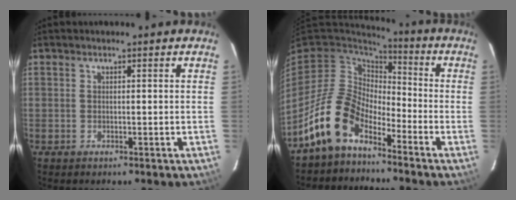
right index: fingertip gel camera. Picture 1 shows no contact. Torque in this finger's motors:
{"motor_torque": [0.68, -0.68, 0.84, 0.19]}